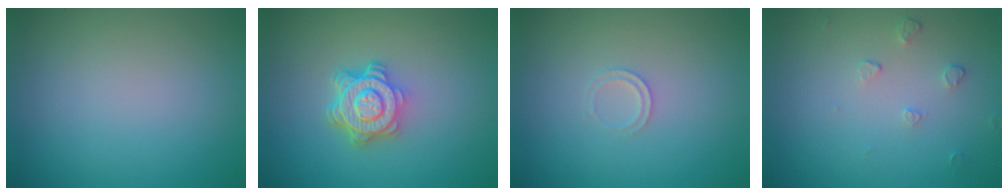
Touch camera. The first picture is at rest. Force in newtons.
{"total": 4.8, "press": 3.7, "slide": 3.1}
{"total": 0.9, "press": 0.9, "slide": 0.1}
{"total": 0.9, "press": 0.6, "slide": 0.7}